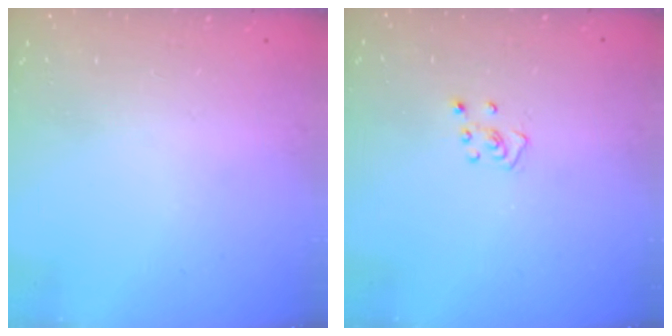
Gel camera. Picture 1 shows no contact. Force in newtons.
{"total": 4.0, "press": 4.0, "slide": 0.4}